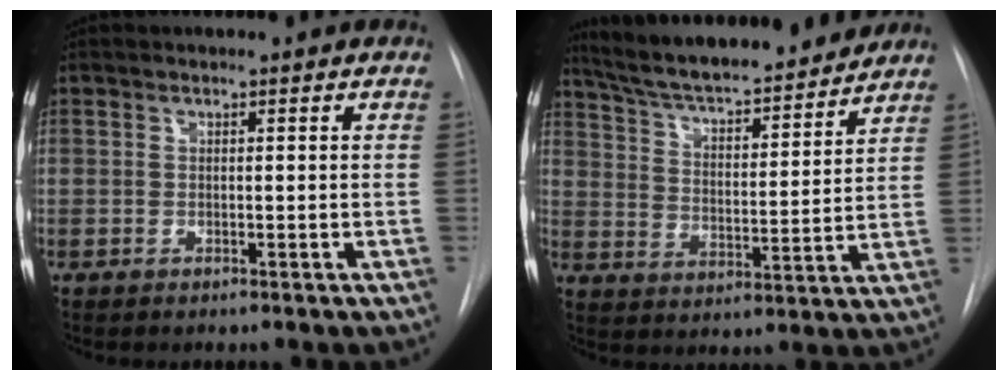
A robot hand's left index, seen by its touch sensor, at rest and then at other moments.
{"total": 19.9, "force": [17.8, 3.2, 8.3], "torque": [-0.141, 0.005, 0.270]}